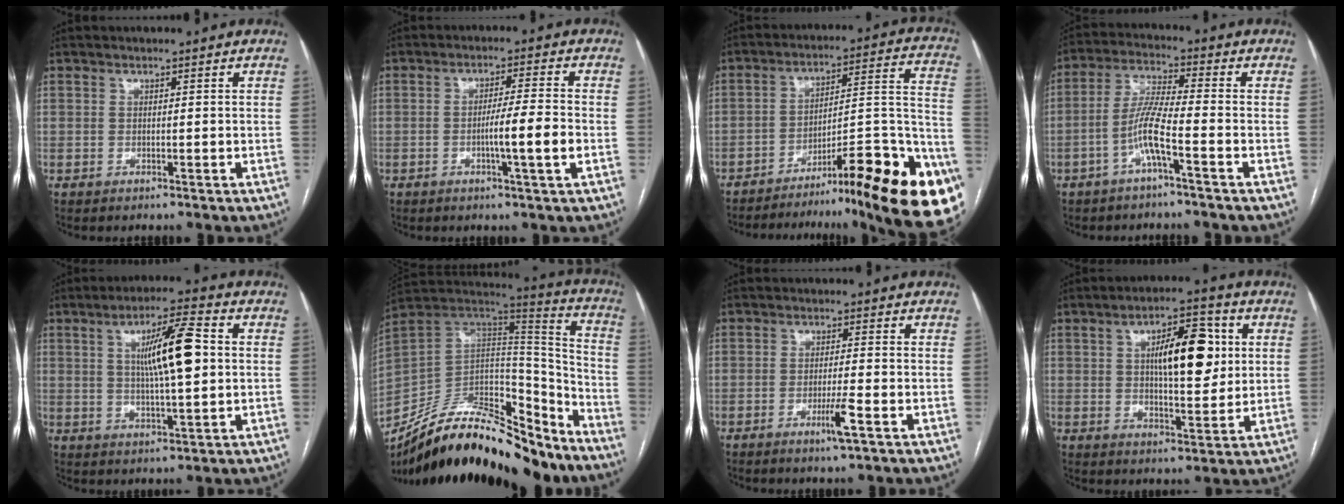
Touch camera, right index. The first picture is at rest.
{"total": 6.7, "force": [-1.7, -0.8, 6.4], "torque": [-0.103, -0.005, -0.031]}
{"total": 27.7, "force": [-18.0, 3.1, 20.8], "torque": [-0.168, 0.025, -0.249]}
{"total": 6.8, "force": [-3.0, -0.1, 6.1], "torque": [-0.127, 0.011, -0.063]}
{"total": 10.6, "force": [1.7, 1.3, 10.4], "torque": [-0.179, 0.010, 0.029]}
{"total": 29.4, "force": [-23.8, 9.9, 14.2], "torque": [-0.246, 0.000, -0.368]}
{"total": 4.2, "force": [-2.0, -0.5, 3.6], "torque": [-0.066, -0.010, -0.037]}
{"total": 11.4, "force": [2.5, 3.9, 10.4], "torque": [-0.164, 0.018, 0.041]}